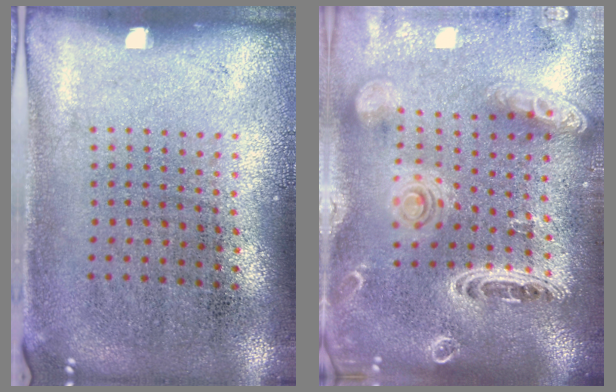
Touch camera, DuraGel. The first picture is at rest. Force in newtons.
{"total": 2.8, "press": 2.4, "slide": 1.5}